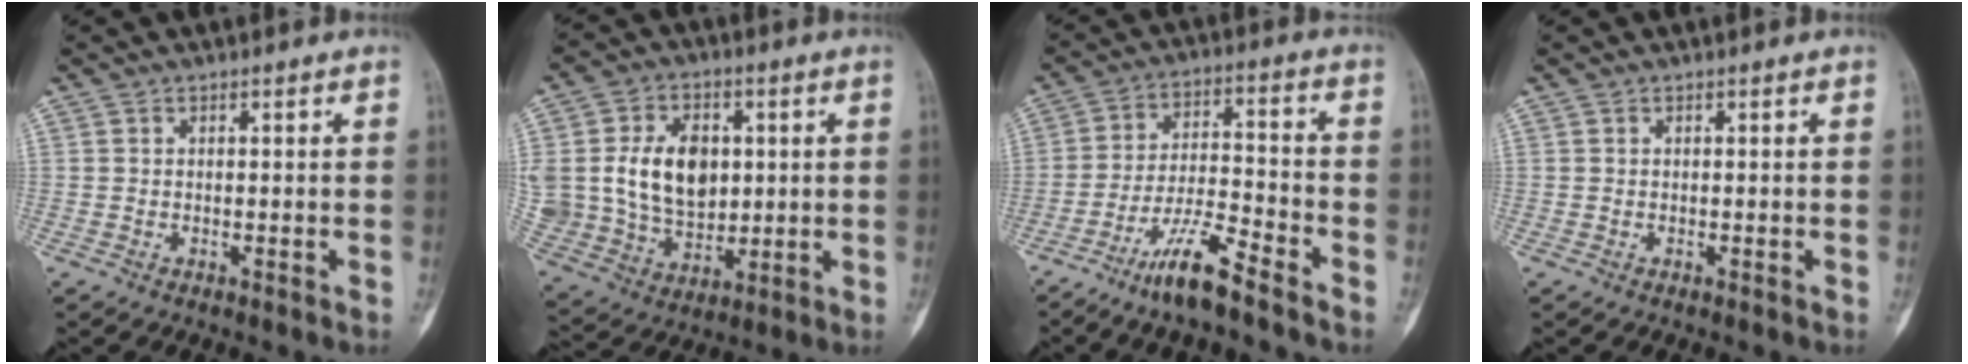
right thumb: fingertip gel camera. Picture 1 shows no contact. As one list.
[{"total": 17.9, "force": [2.6, 13.0, 12.1], "torque": [-0.209, -0.004, 0.065]}, {"total": 9.8, "force": [-7.3, 0.9, 6.4], "torque": [-0.121, 0.044, -0.141]}, {"total": 0.0}]